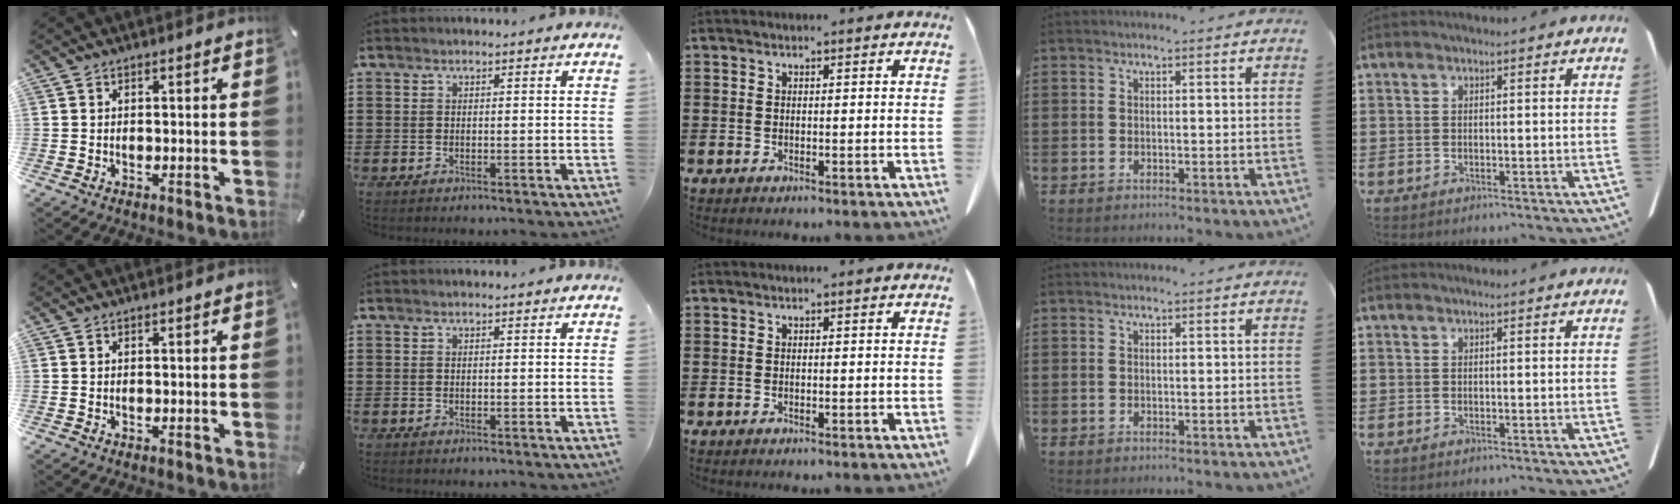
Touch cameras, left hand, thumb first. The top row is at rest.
{}